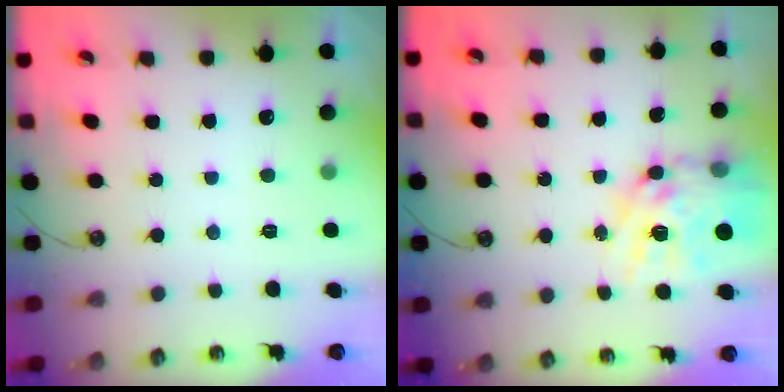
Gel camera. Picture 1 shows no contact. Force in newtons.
{"total": 16.9, "press": 16.9, "slide": 1.7}